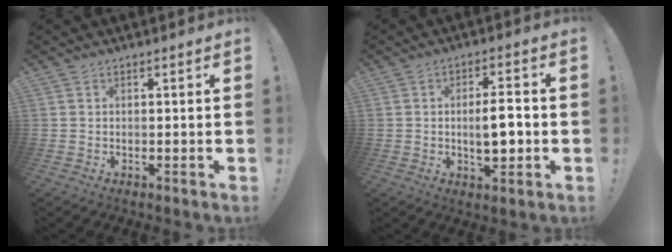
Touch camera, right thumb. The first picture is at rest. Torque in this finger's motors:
{"motor_torque": [0.03, 0.22, 0.22, 0.21, 0.02]}